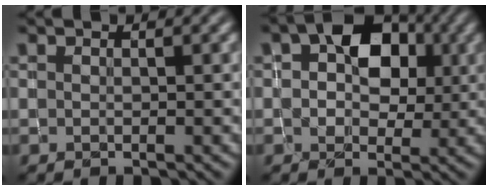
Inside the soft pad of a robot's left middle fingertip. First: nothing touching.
{"total": 6.7, "force": [1.4, 4.7, 4.6], "torque": [-0.073, 0.010, 0.008]}